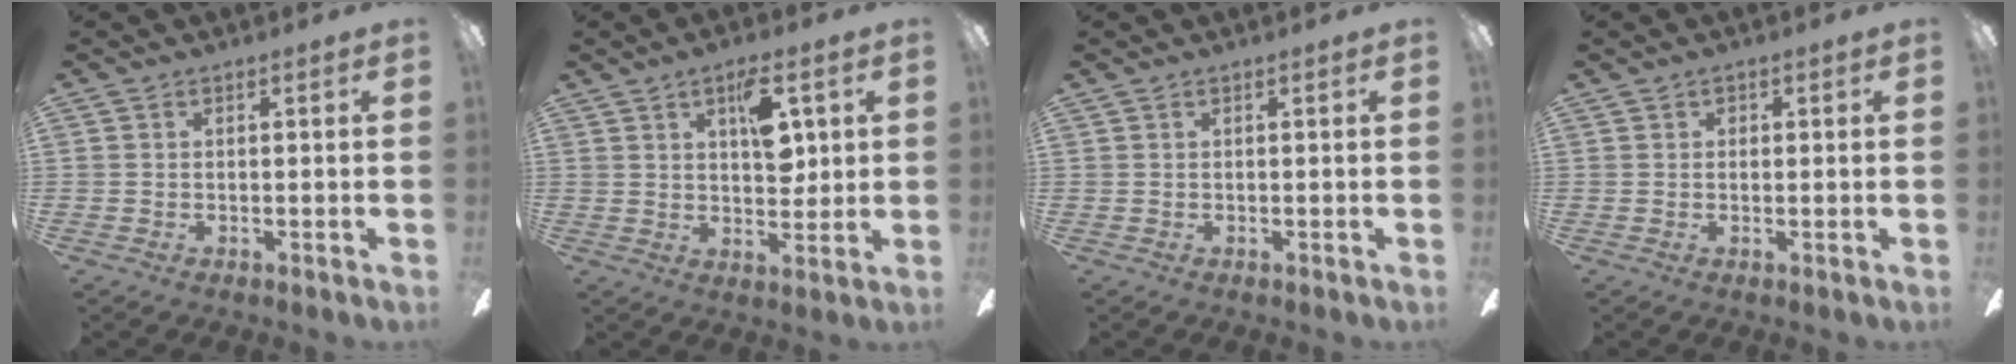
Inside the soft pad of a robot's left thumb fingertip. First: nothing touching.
{"total": 9.6, "force": [3.8, 4.7, 7.5], "torque": [-0.094, -0.013, 0.058]}
{"total": 0.0}
{"total": 0.8, "force": [0.1, 0.8, 0.3], "torque": [0.002, 0.000, 0.000]}